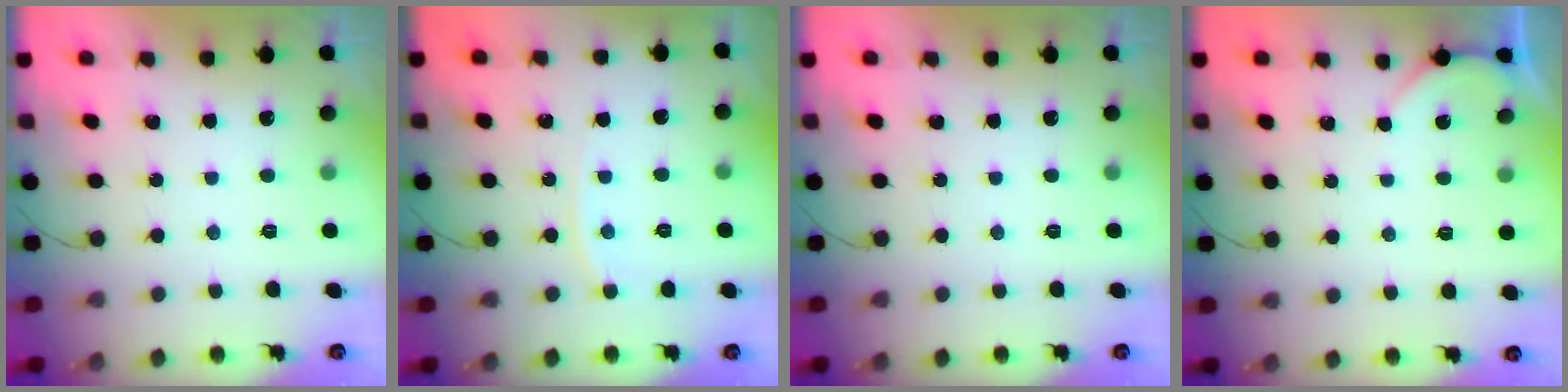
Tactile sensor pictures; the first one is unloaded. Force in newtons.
{"total": 3.4, "press": 3.4, "slide": 0.2}
{"total": 0.0}
{"total": 1.6, "press": 1.6, "slide": 0.2}